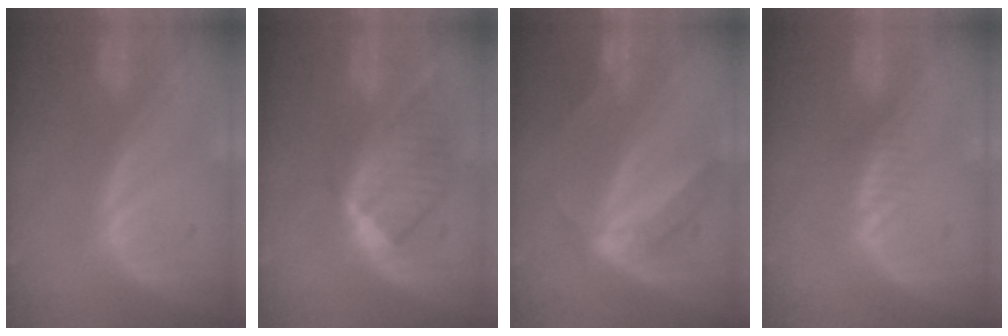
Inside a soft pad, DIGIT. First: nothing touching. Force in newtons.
{"total": 6.5, "press": 6.4, "slide": 1.0}
{"total": 6.0, "press": 5.0, "slide": 3.4}
{"total": 1.3, "press": 1.1, "slide": 0.7}